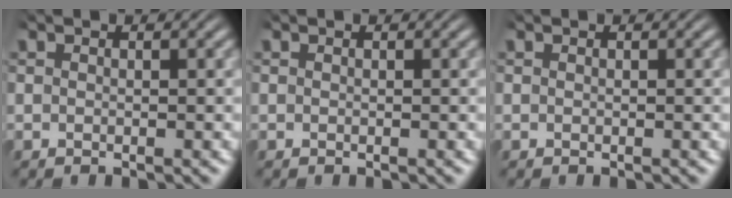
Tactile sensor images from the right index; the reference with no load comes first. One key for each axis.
{"total": 0.0}
{"total": 0.0}